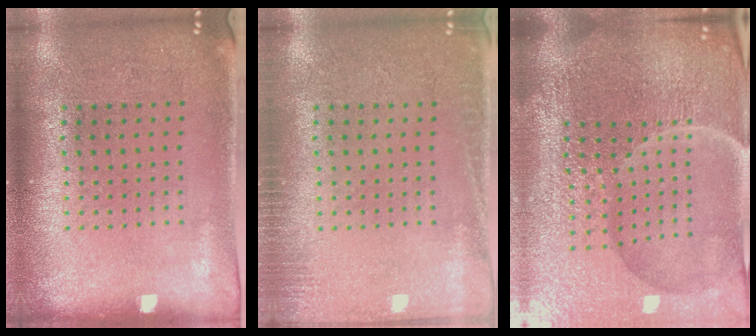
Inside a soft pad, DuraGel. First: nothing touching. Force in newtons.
{"total": 1.6, "press": 1.6, "slide": 0.4}
{"total": 7.1, "press": 6.2, "slide": 3.4}